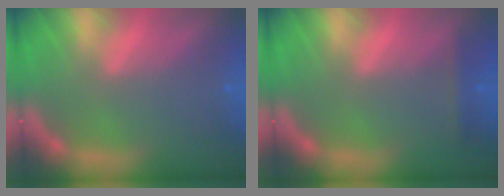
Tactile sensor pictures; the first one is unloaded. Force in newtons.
{"total": 1.4}